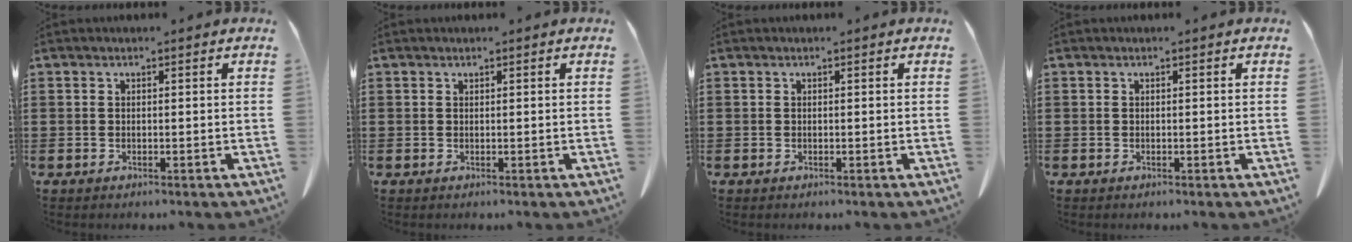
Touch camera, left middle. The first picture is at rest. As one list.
[{"total": 0.0}, {"total": 0.0}, {"total": 0.0}]